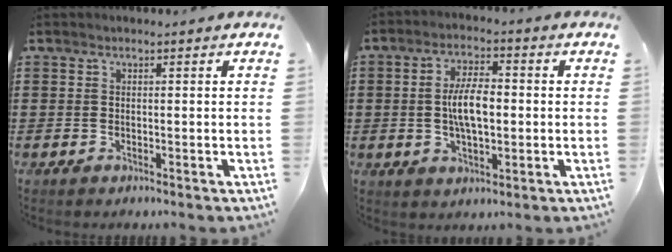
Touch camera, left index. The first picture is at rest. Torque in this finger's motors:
{"motor_torque": [2.14, 0.00, 0.37, 0.21]}